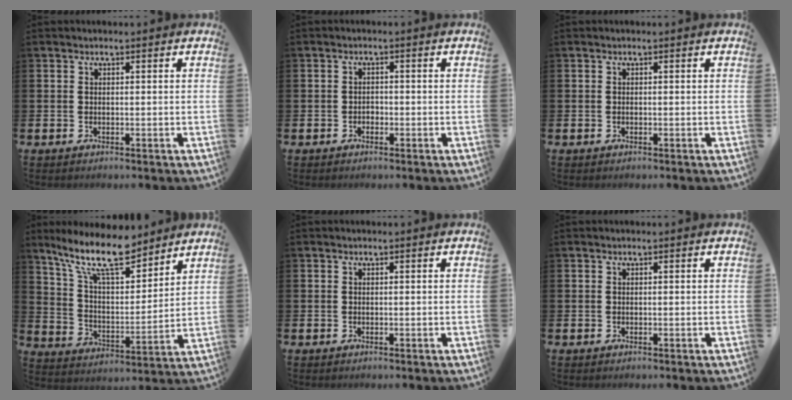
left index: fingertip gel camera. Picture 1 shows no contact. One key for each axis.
{"total": 1.4, "fx": -0.8, "fy": 1.0, "fz": 0.2, "tx": -0.004, "ty": 0.001, "tz": -0.020}
{"total": 0.0}
{"total": 12.9, "fx": 10.6, "fy": 3.4, "fz": 6.5, "tx": -0.149, "ty": -0.048, "tz": 0.189}
{"total": 0.0}
{"total": 0.0}